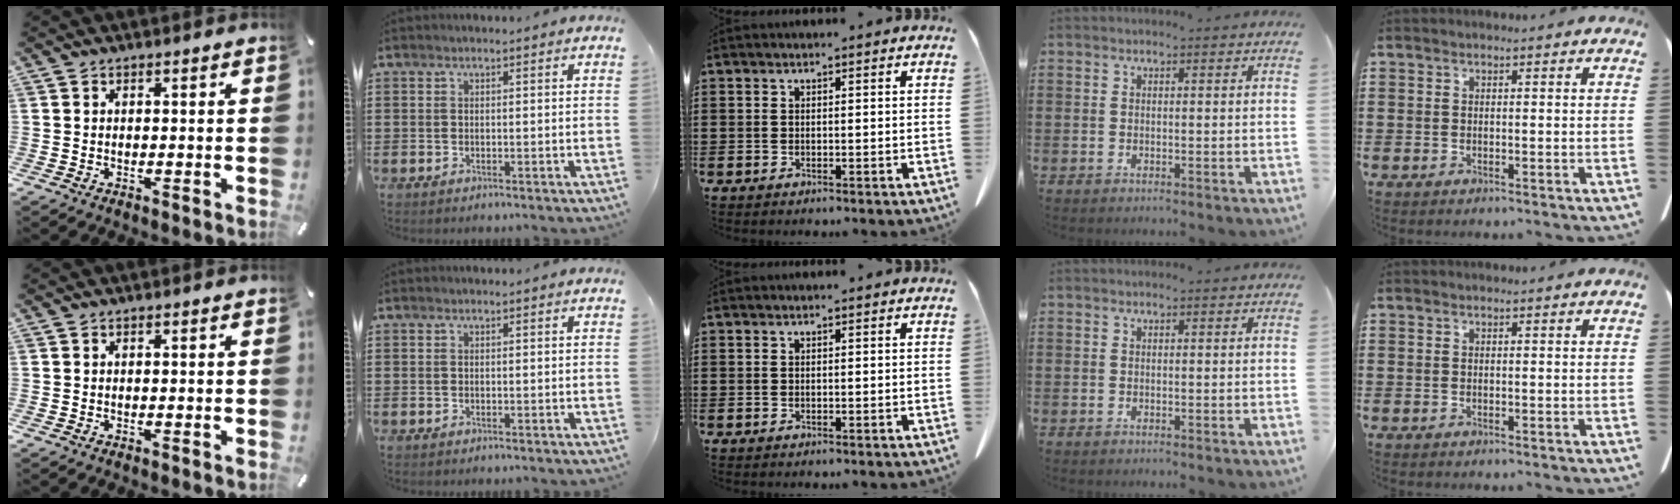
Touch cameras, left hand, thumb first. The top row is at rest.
{}